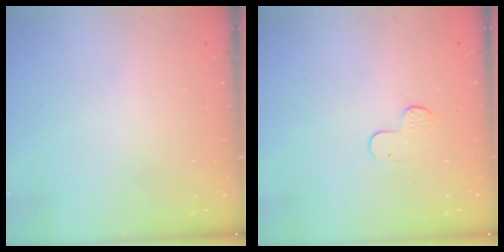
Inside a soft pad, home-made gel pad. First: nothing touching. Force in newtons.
{"total": 4.4, "press": 4.4, "slide": 0.4}